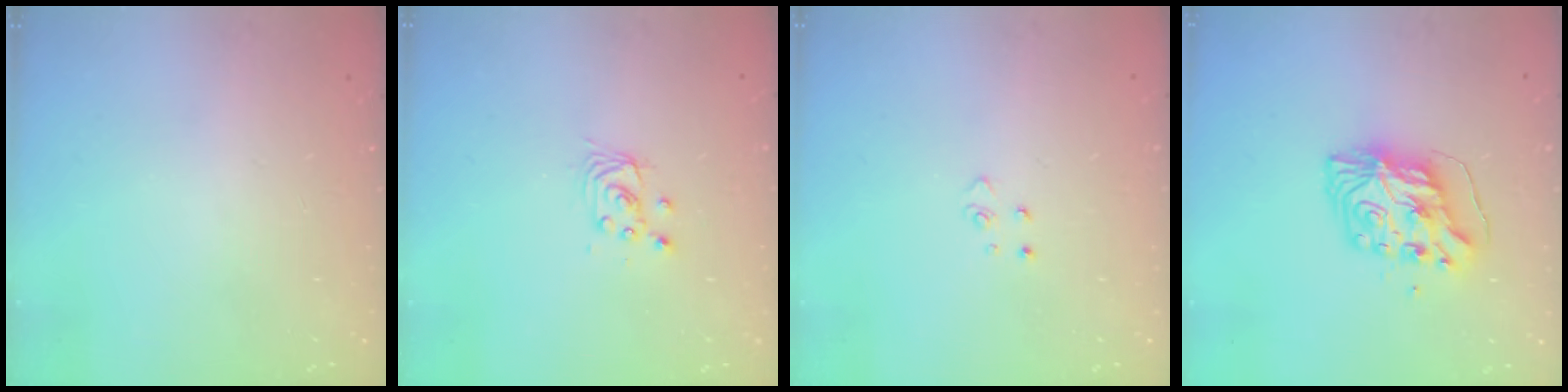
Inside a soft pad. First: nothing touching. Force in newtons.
{"total": 2.7, "press": 2.7, "slide": 0.2}
{"total": 2.6, "press": 2.6, "slide": 0.3}
{"total": 10.1, "press": 10.0, "slide": 1.0}